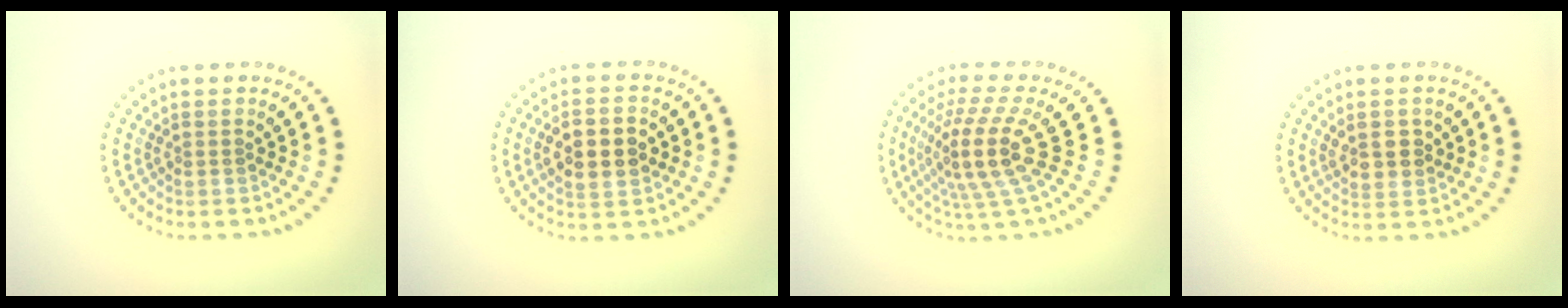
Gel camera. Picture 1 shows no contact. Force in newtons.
{"total": 4.7, "press": 4.7, "slide": 0.2}
{"total": 5.2, "press": 3.8, "slide": 3.6}
{"total": 2.5, "press": 2.5, "slide": 0.6}